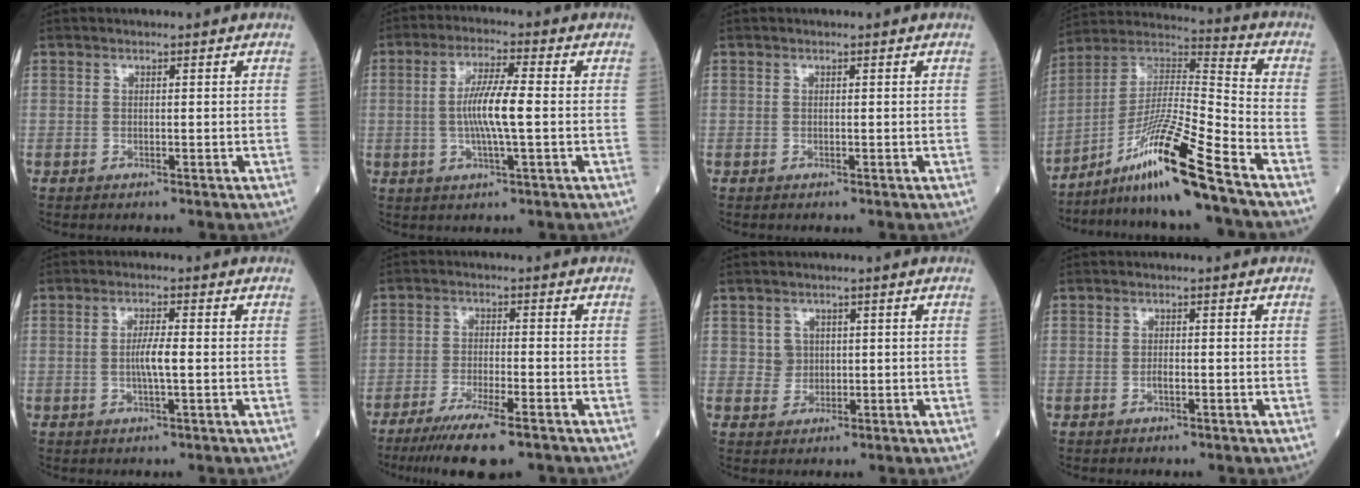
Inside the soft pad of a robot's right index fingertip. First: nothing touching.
{"total": 7.5, "force": [-0.4, 0.2, 7.5], "torque": [-0.148, -0.001, -0.011]}
{"total": 0.0}
{"total": 15.3, "force": [-10.2, -1.5, 11.4], "torque": [-0.220, 0.002, -0.182]}
{"total": 3.5, "force": [-0.4, 0.1, 3.5], "torque": [-0.070, -0.002, -0.008]}
{"total": 9.7, "force": [-7.1, 0.8, 6.6], "torque": [-0.114, -0.025, -0.114]}
{"total": 2.1, "force": [0.3, 2.1, 0.2], "torque": [-0.005, 0.001, 0.007]}
{"total": 1.1, "force": [-0.5, 0.1, 0.9], "torque": [-0.022, 0.000, -0.009]}